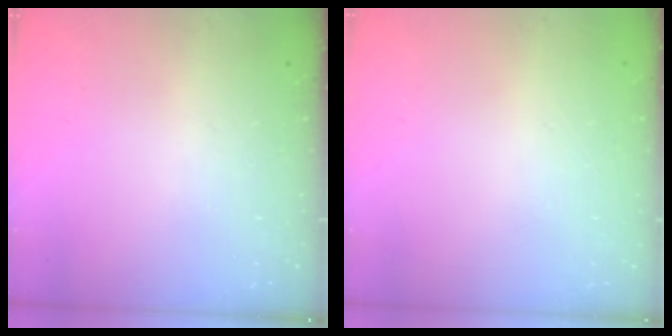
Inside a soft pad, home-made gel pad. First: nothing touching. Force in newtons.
{"total": 0.0}